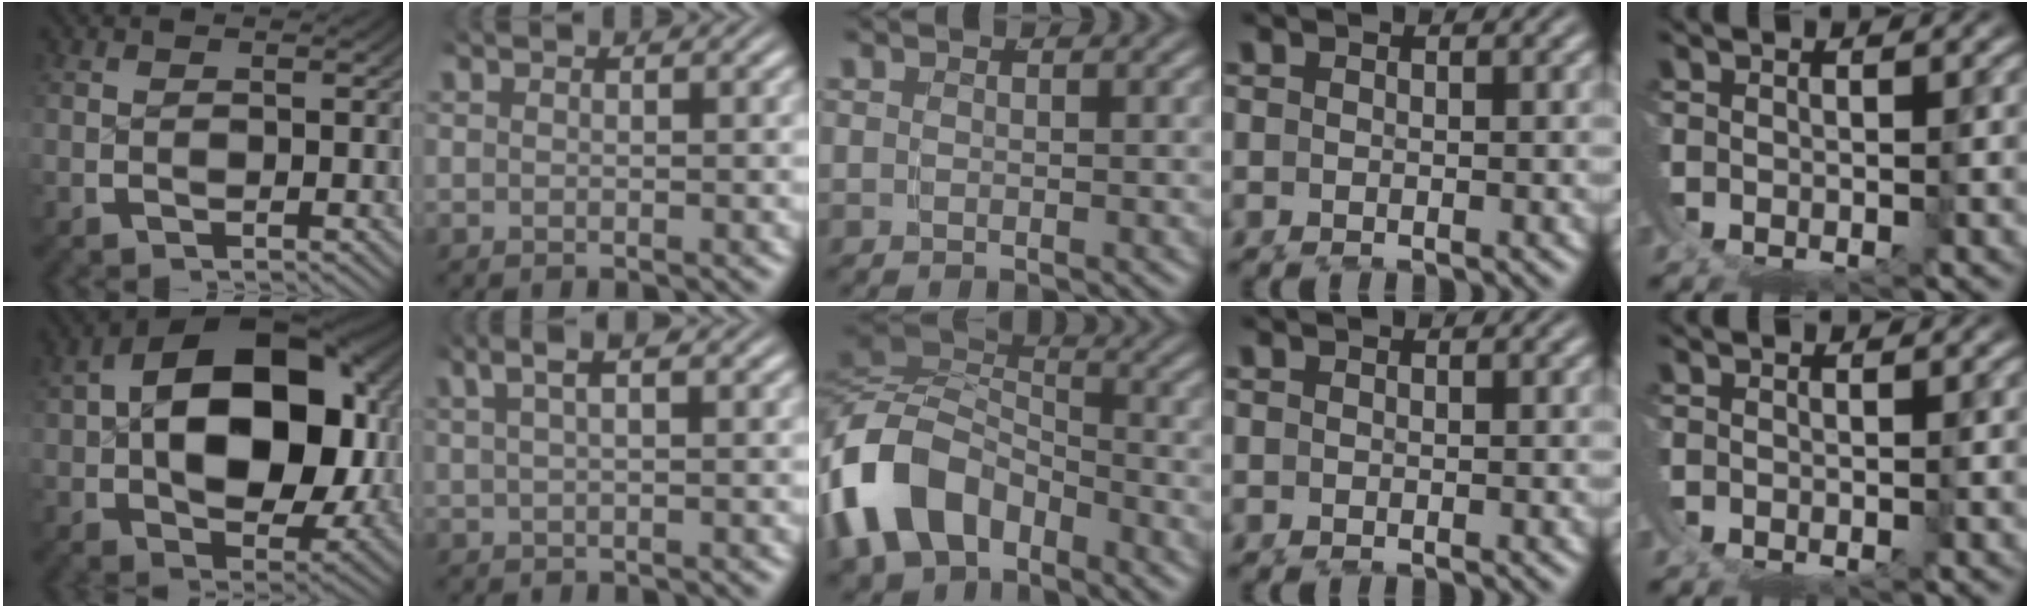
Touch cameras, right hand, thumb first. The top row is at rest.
{"thumb": {"total": 17.1, "force": [1.6, 10.8, 13.1], "torque": [-0.227, -0.028, 0.039]}, "index": {"total": 3.5, "force": [1.8, 1.2, 2.7], "torque": [-0.043, 0.021, 0.023]}, "middle": {"total": 10.0, "force": [-1.8, 7.9, 5.9], "torque": [-0.145, -0.029, -0.027]}, "little": {"total": 0.5, "force": [0.0, 0.5, 0.2], "torque": [-0.007, 0.003, -0.002]}}